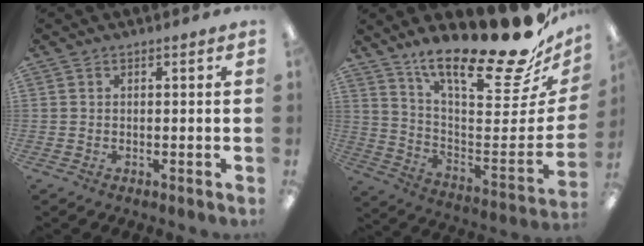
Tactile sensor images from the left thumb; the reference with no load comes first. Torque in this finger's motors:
{"motor_torque": [0.60, 0.48, 1.43, -1.40, 0.21]}